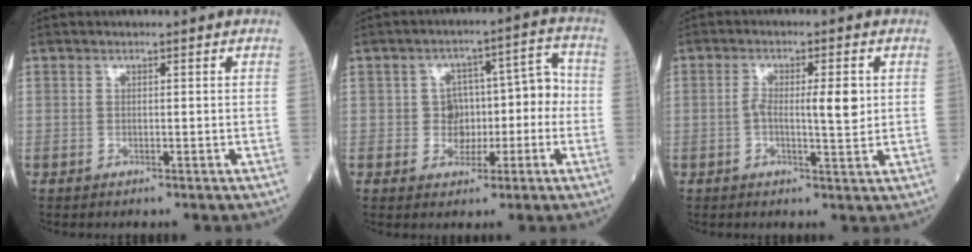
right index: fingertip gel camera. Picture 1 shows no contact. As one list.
[{"total": 7.2, "force": [-1.4, 5.6, 4.2], "torque": [-0.042, 0.044, -0.017]}, {"total": 5.6, "force": [0.3, 1.2, 5.4], "torque": [-0.089, 0.005, 0.002]}]